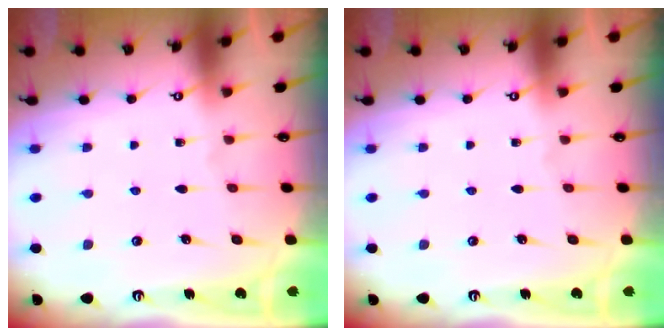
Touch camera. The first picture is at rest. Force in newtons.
{"total": 0.0}